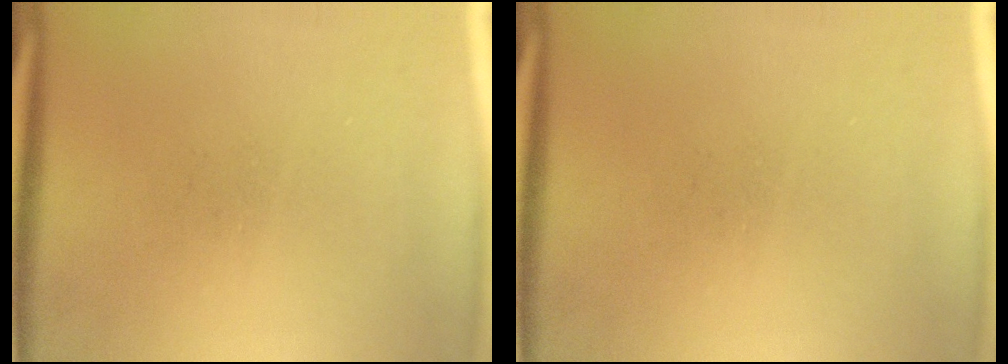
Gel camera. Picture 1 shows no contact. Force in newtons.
{"total": 0.0}